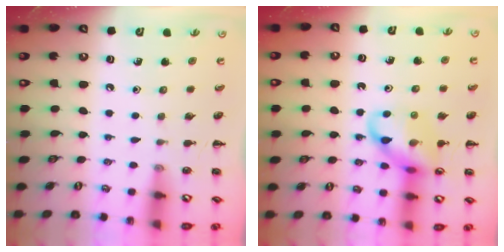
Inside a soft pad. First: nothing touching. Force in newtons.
{"total": 12.5, "press": 12.5, "slide": 1.2}